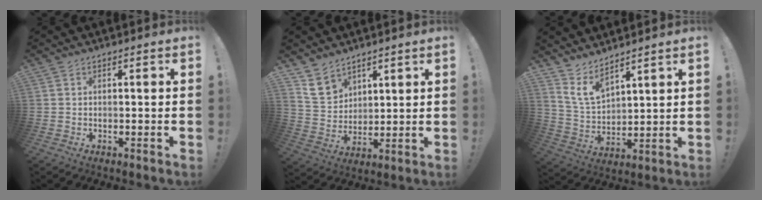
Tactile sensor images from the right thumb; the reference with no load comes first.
{"total": 9.6, "force": [7.0, 6.0, 2.5], "torque": [-0.046, -0.044, 0.142]}
{"total": 8.9, "force": [6.9, 3.8, 4.2], "torque": [-0.092, -0.039, 0.136]}